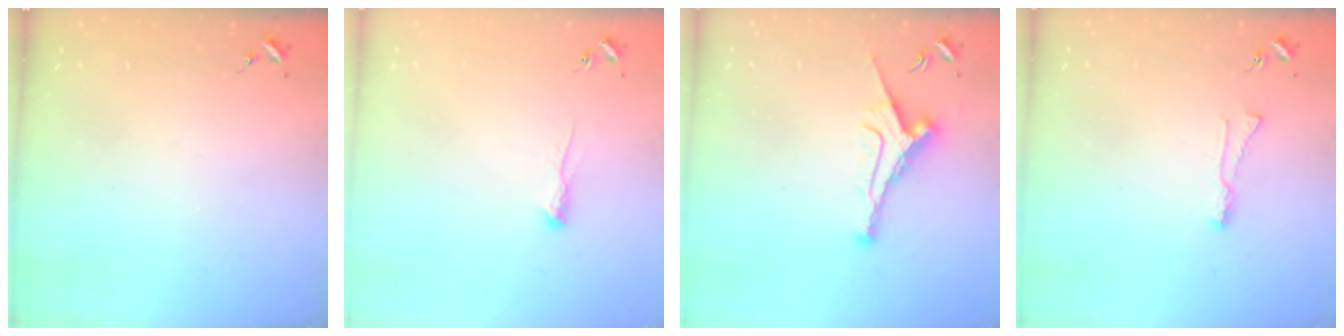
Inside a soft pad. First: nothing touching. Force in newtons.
{"total": 4.9, "press": 4.8, "slide": 0.8}
{"total": 9.9, "press": 9.9, "slide": 1.3}
{"total": 5.5, "press": 5.4, "slide": 0.6}